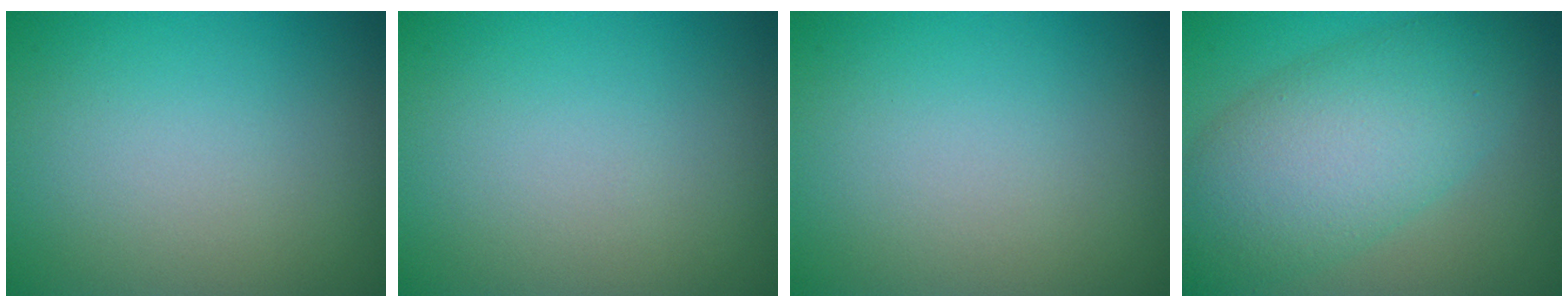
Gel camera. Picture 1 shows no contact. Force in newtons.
{"total": 0.0}
{"total": 0.0}
{"total": 8.1, "press": 8.1, "slide": 0.1}